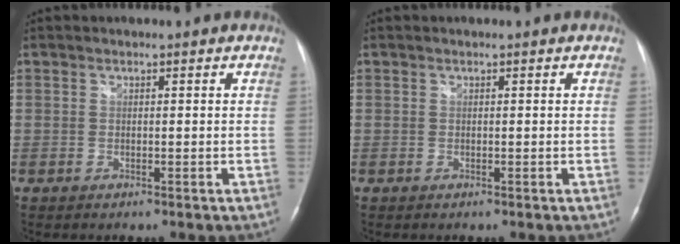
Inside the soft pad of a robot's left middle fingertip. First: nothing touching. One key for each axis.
{"total": 0.0}